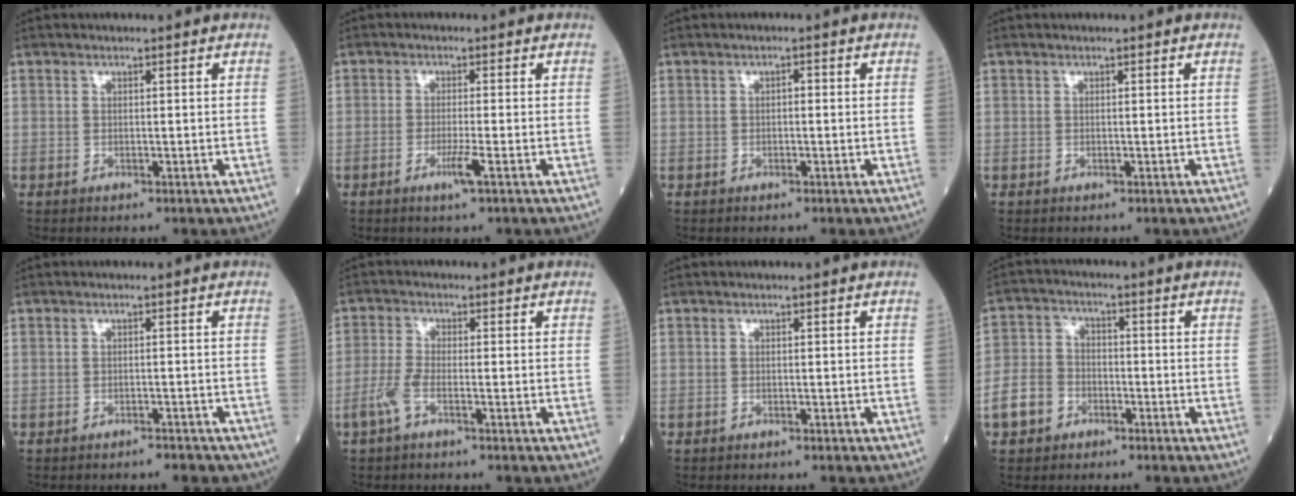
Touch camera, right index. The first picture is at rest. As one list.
[{"total": 2.6, "force": [-1.1, -0.5, 2.3], "torque": [-0.045, -0.006, -0.021]}, {"total": 0.7, "force": [-0.1, 0.3, 0.6], "torque": [-0.007, 0.003, -0.004]}, {"total": 0.0}, {"total": 3.0, "force": [-2.7, 1.0, 1.1], "torque": [-0.016, -0.002, -0.028]}, {"total": 3.0, "force": [-1.6, 0.4, 2.5], "torque": [-0.064, -0.004, -0.039]}, {"total": 0.7, "force": [-0.7, 0.1, 0.2], "torque": [-0.007, -0.001, -0.010]}, {"total": 6.2, "force": [-3.2, 4.8, 2.4], "torque": [-0.066, 0.014, -0.059]}]